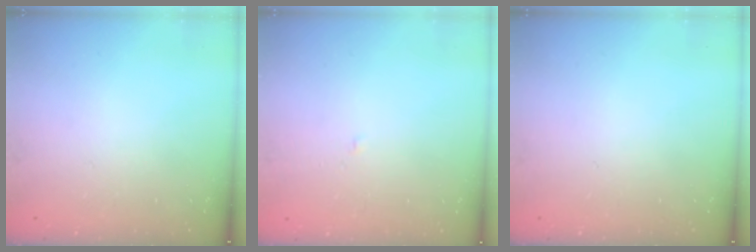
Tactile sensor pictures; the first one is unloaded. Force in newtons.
{"total": 1.9, "press": 1.9, "slide": 0.3}
{"total": 0.0}